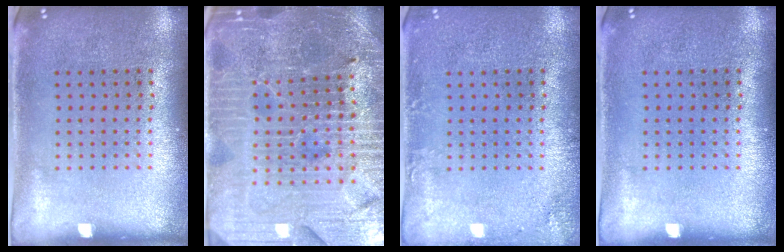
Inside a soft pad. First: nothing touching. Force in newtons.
{"total": 5.0, "press": 4.7, "slide": 1.7}
{"total": 1.5, "press": 1.5, "slide": 0.1}
{"total": 0.0}